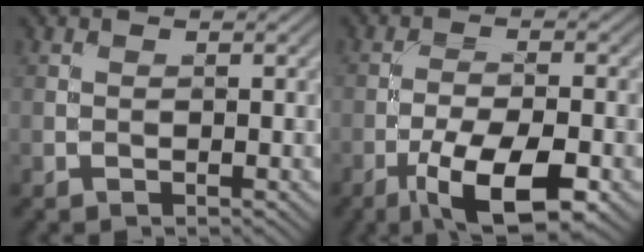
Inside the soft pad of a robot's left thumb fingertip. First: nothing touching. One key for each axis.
{"total": 10.6, "fx": -5.6, "fy": 3.5, "fz": 8.3, "tx": -0.152, "ty": -0.009, "tz": -0.097}